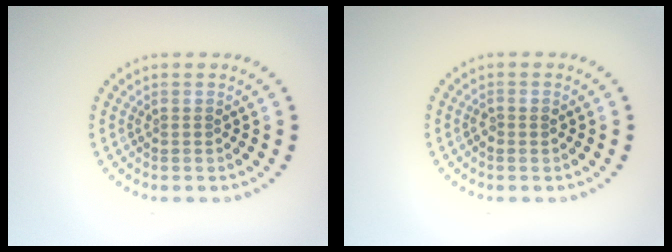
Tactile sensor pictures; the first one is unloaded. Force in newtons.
{"total": 0.8, "press": 0.8, "slide": 0.1}